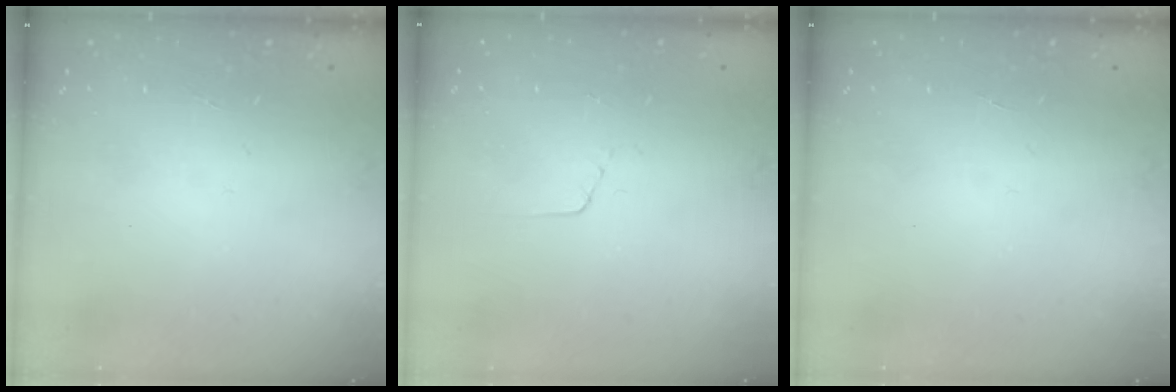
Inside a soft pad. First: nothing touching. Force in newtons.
{"total": 2.7, "press": 2.7, "slide": 0.2}
{"total": 0.0}